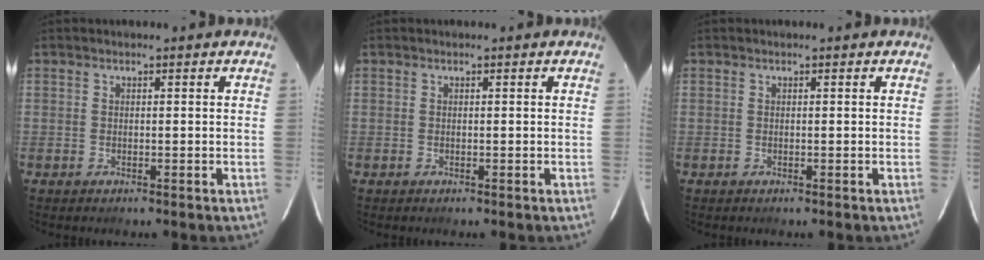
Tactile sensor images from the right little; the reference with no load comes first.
{"total": 0.0}
{"total": 0.0}